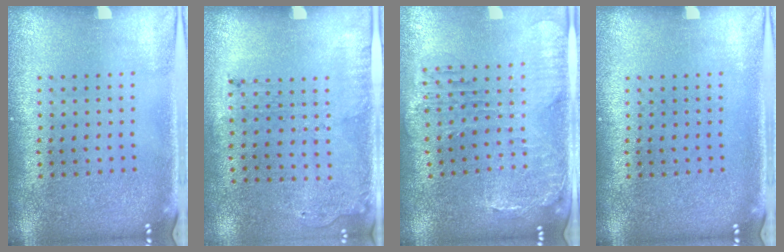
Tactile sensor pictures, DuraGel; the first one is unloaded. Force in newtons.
{"total": 1.8, "press": 1.2, "slide": 1.4}
{"total": 1.4, "press": 1.4, "slide": 0.4}
{"total": 0.0}